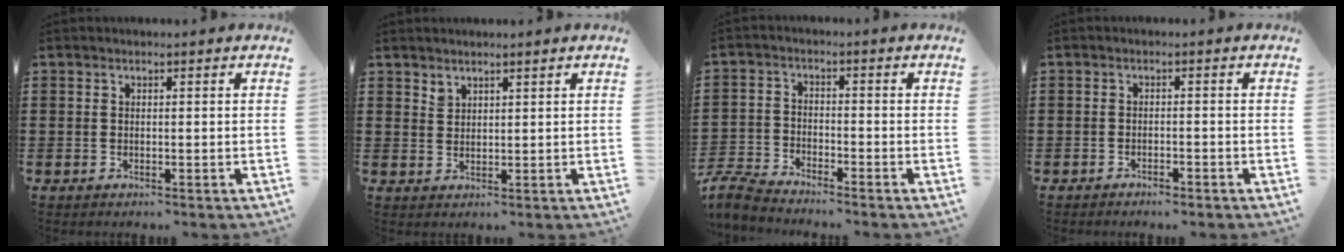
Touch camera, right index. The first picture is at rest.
{"total": 1.8, "force": [1.7, 0.7, 0.1], "torque": [-0.004, 0.001, 0.034]}
{"total": 4.4, "force": [-4.3, 0.4, 0.7], "torque": [-0.035, -0.006, -0.093]}
{"total": 1.1, "force": [-1.1, 0.0, 0.2], "torque": [-0.008, 0.000, -0.022]}